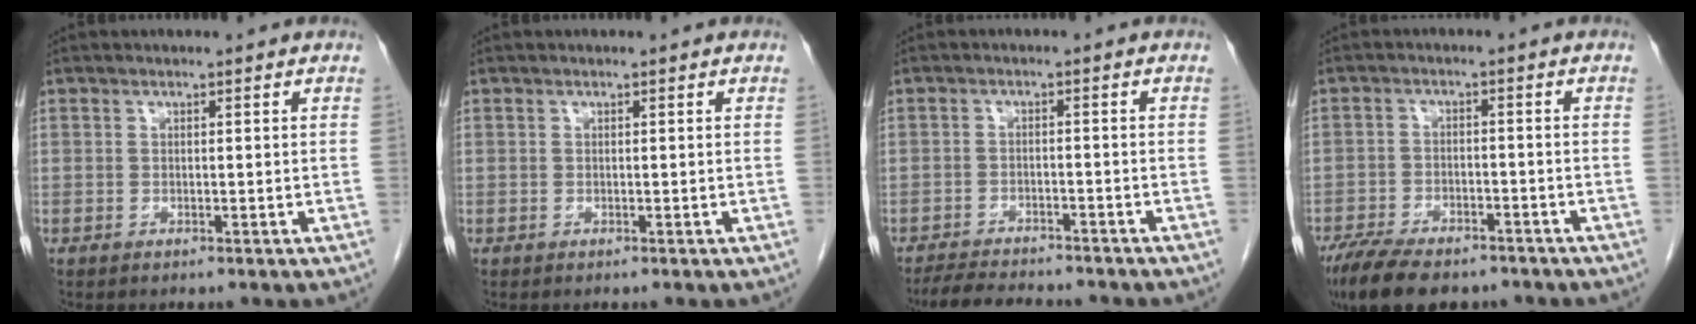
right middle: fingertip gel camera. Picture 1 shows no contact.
{"total": 0.0}
{"total": 8.3, "force": [-7.6, 1.4, 3.0], "torque": [-0.047, -0.012, -0.114]}
{"total": 12.8, "force": [-9.8, 5.0, 6.6], "torque": [-0.118, -0.009, -0.151]}